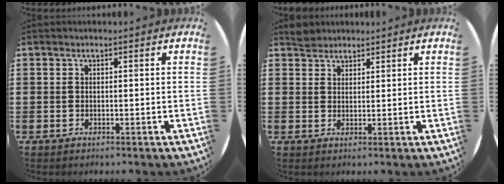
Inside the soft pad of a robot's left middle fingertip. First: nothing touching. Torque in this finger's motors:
{"motor_torque": [0.24, -0.21, -0.01, 0.00]}